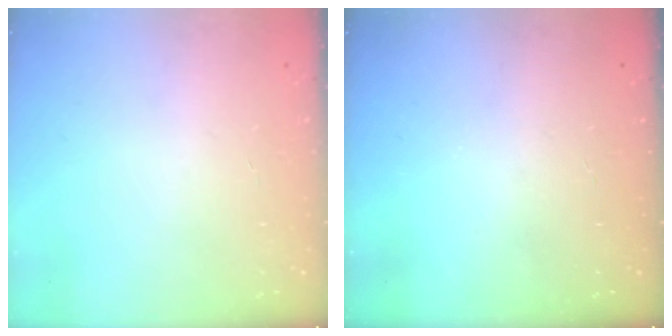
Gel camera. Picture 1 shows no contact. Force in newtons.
{"total": 0.0}